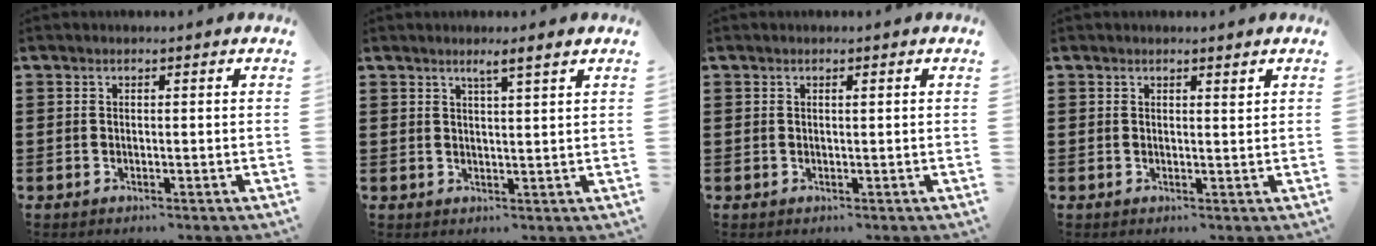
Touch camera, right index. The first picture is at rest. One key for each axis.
{"total": 2.3, "fx": 1.7, "fy": -0.3, "fz": 1.5, "tx": -0.032, "ty": -0.003, "tz": 0.029}
{"total": 0.5, "fx": 0.2, "fy": 0.0, "fz": 0.5, "tx": -0.009, "ty": -0.001, "tz": 0.005}
{"total": 0.9, "fx": 0.8, "fy": 0.1, "fz": 0.5, "tx": -0.003, "ty": -0.004, "tz": 0.013}